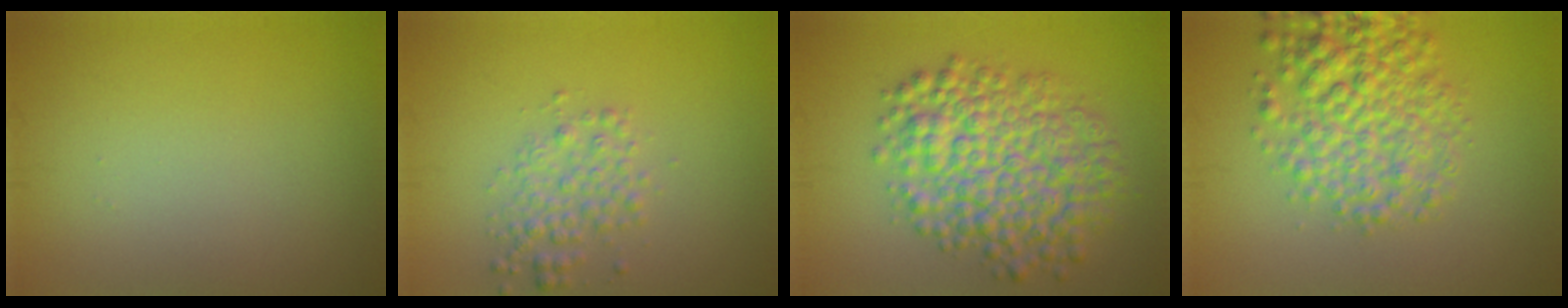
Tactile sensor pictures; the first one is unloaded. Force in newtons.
{"total": 2.5, "press": 2.5, "slide": 0.0}
{"total": 8.2, "press": 8.2, "slide": 0.1}
{"total": 5.9, "press": 5.9, "slide": 0.2}